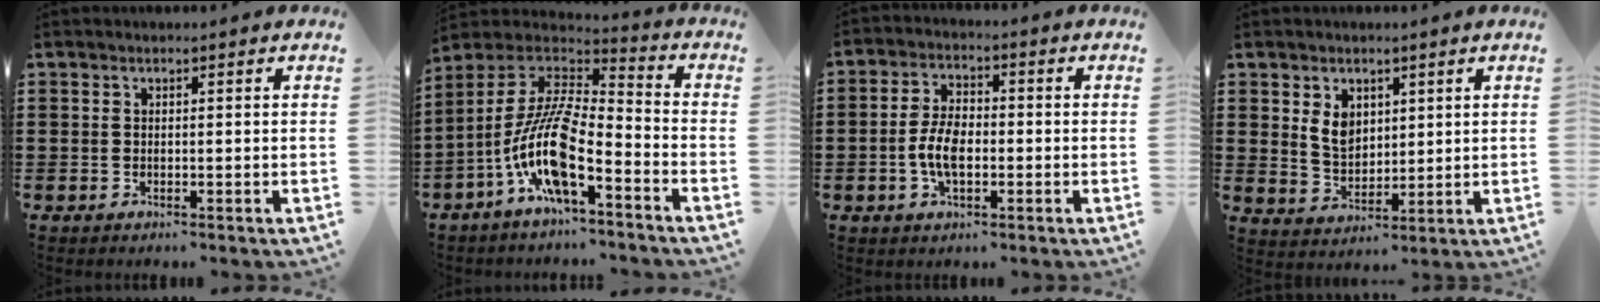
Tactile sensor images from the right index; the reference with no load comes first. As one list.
[{"total": 12.9, "force": [-6.0, 3.6, 10.9], "torque": [-0.254, -0.022, -0.128]}, {"total": 5.8, "force": [-1.2, 3.0, 4.9], "torque": [-0.114, -0.002, -0.029]}, {"total": 5.0, "force": [2.1, 3.6, 2.7], "torque": [-0.059, 0.009, 0.036]}]